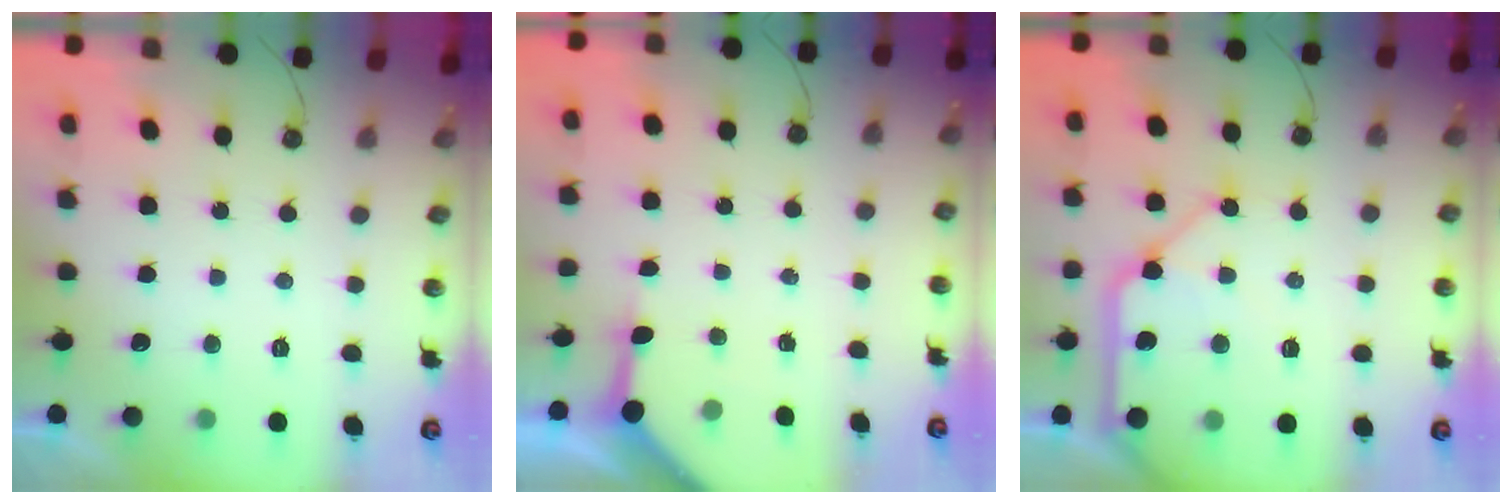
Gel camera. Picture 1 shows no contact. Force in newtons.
{"total": 5.0, "press": 5.0, "slide": 0.2}
{"total": 14.9, "press": 14.8, "slide": 1.9}